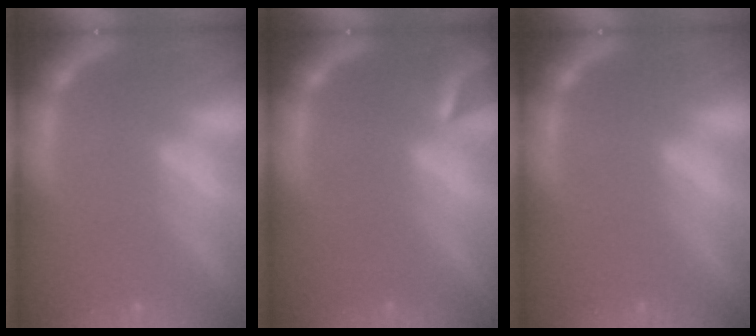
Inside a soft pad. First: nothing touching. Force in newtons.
{"total": 2.9}
{"total": 0.0}